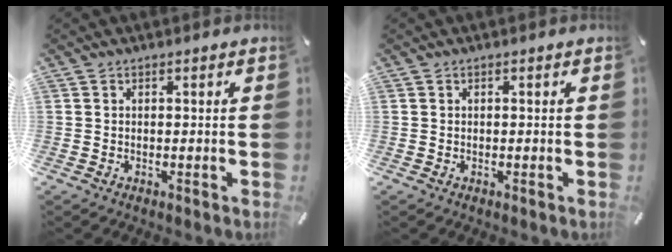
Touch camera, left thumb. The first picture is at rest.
{"total": 0.0}